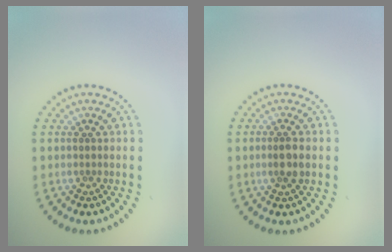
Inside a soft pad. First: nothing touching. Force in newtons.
{"total": 1.8, "press": 1.6, "slide": 0.7}